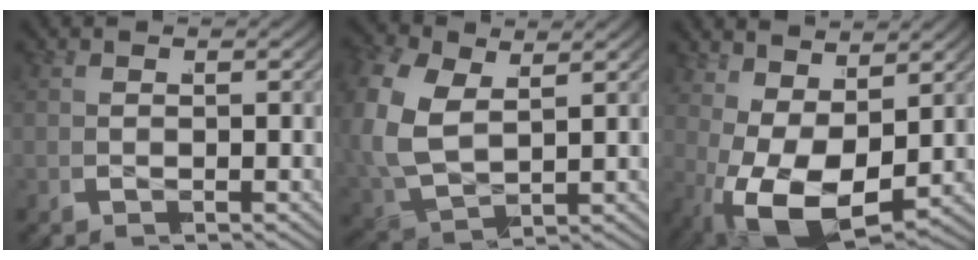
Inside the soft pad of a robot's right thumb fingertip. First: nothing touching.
{"total": 7.7, "force": [0.6, 6.1, 4.6], "torque": [-0.149, -0.027, 0.023]}
{"total": 8.0, "force": [-1.5, 4.7, 6.3], "torque": [-0.146, -0.036, -0.007]}